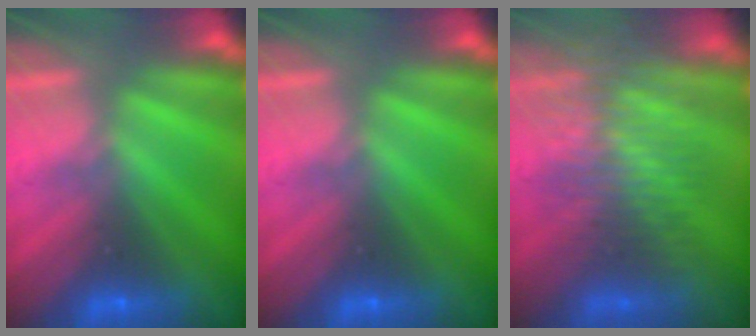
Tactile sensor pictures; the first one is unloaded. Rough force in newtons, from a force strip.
{"total": 0.0}
{"total": 3.3}